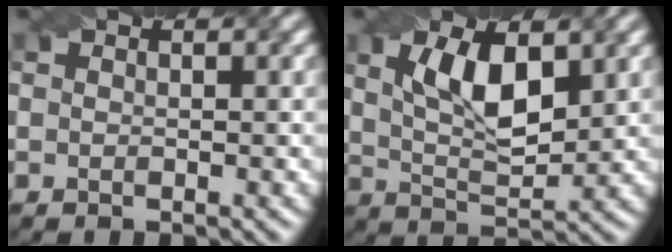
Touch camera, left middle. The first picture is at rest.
{"total": 6.4, "force": [2.1, 2.7, 5.4], "torque": [-0.106, 0.001, 0.039]}